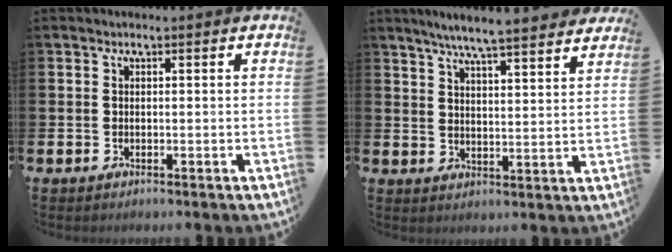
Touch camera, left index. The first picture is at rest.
{"total": 6.6, "force": [6.3, -0.2, 2.0], "torque": [-0.053, -0.035, 0.108]}